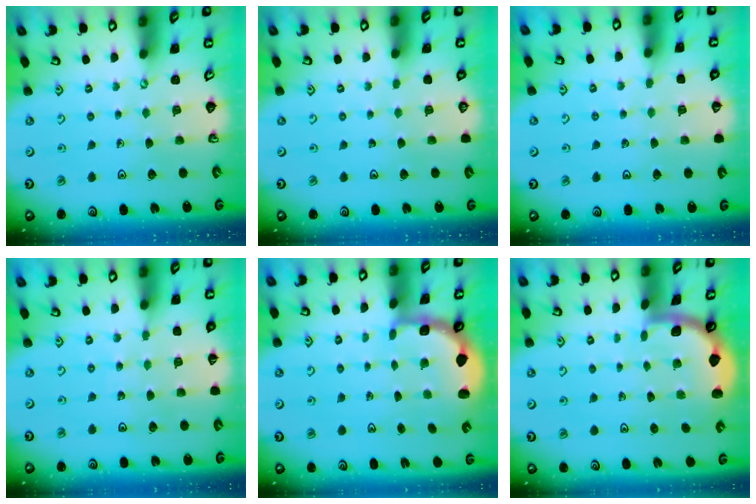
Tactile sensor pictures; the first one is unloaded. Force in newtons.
{"total": 0.0}
{"total": 2.0, "press": 2.0, "slide": 0.3}
{"total": 4.7, "press": 4.6, "slide": 1.2}
{"total": 2.5, "press": 2.2, "slide": 1.2}
{"total": 1.9, "press": 1.9, "slide": 0.0}